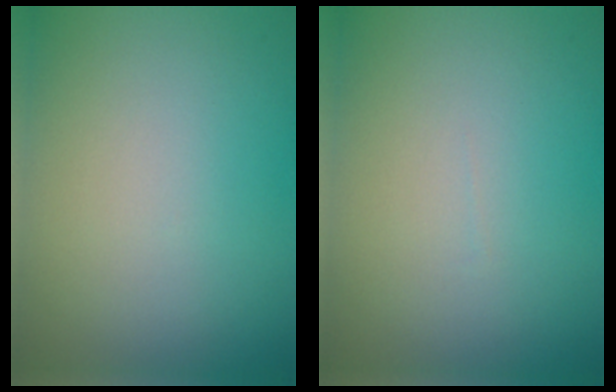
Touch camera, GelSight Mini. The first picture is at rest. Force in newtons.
{"total": 0.0}